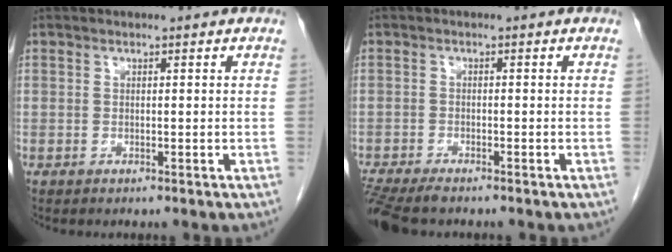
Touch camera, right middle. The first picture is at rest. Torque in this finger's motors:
{"motor_torque": [0.06, -0.02, 0.04, 0.01]}